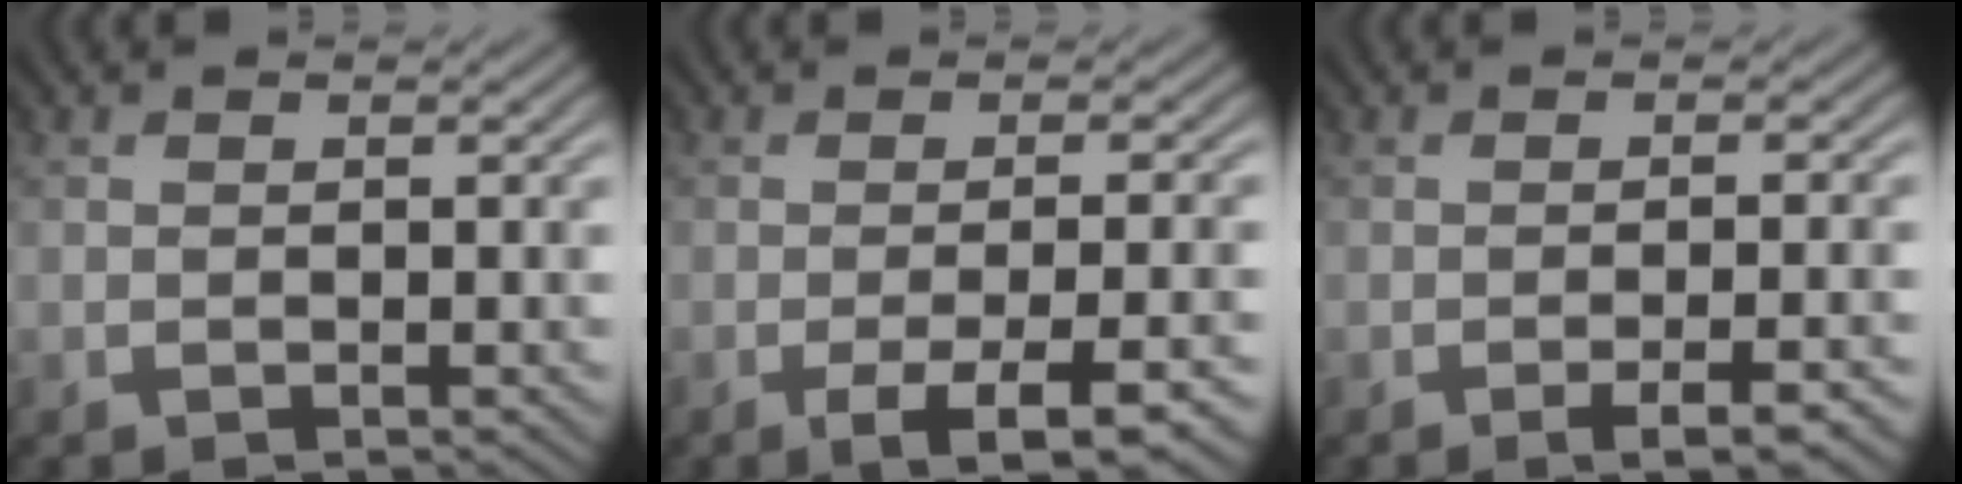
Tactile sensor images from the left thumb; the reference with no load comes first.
{"total": 6.6, "force": [-3.2, 1.3, 5.7], "torque": [-0.081, 0.005, -0.043]}
{"total": 4.2, "force": [-2.3, 0.6, 3.4], "torque": [-0.045, 0.011, -0.039]}